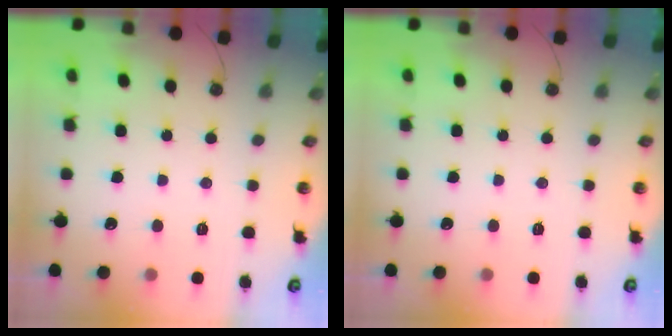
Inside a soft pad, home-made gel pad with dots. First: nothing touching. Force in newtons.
{"total": 0.0}